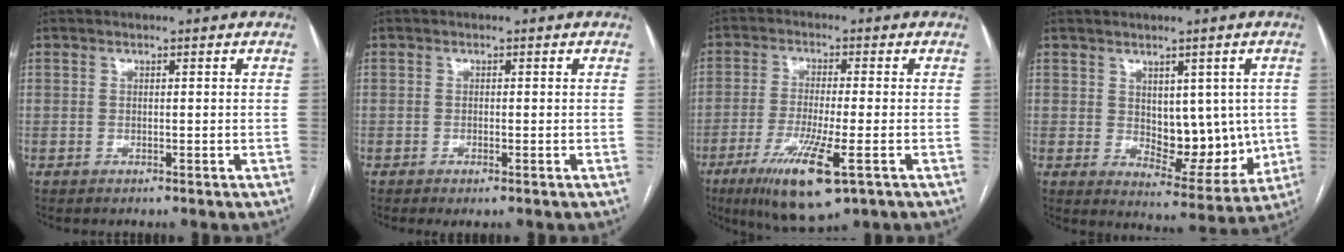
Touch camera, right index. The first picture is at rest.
{"total": 1.1, "force": [-0.6, 0.1, 0.9], "torque": [-0.015, -0.003, -0.009]}
{"total": 11.6, "force": [-5.5, 1.5, 10.1], "torque": [-0.189, -0.034, -0.090]}
{"total": 10.0, "force": [0.5, 5.7, 8.2], "torque": [-0.098, -0.004, 0.029]}